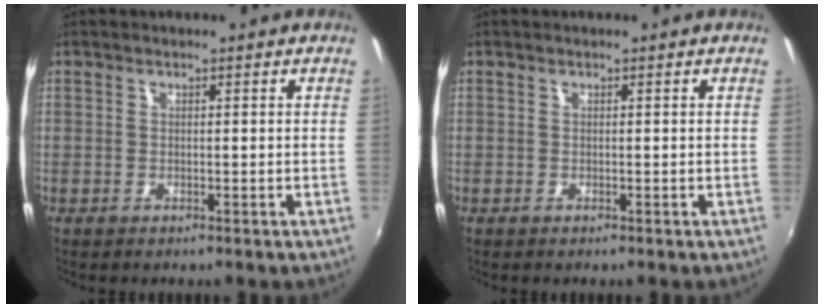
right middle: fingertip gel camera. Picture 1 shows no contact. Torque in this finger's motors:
{"motor_torque": [0.00, -0.01, 0.02, 0.00]}